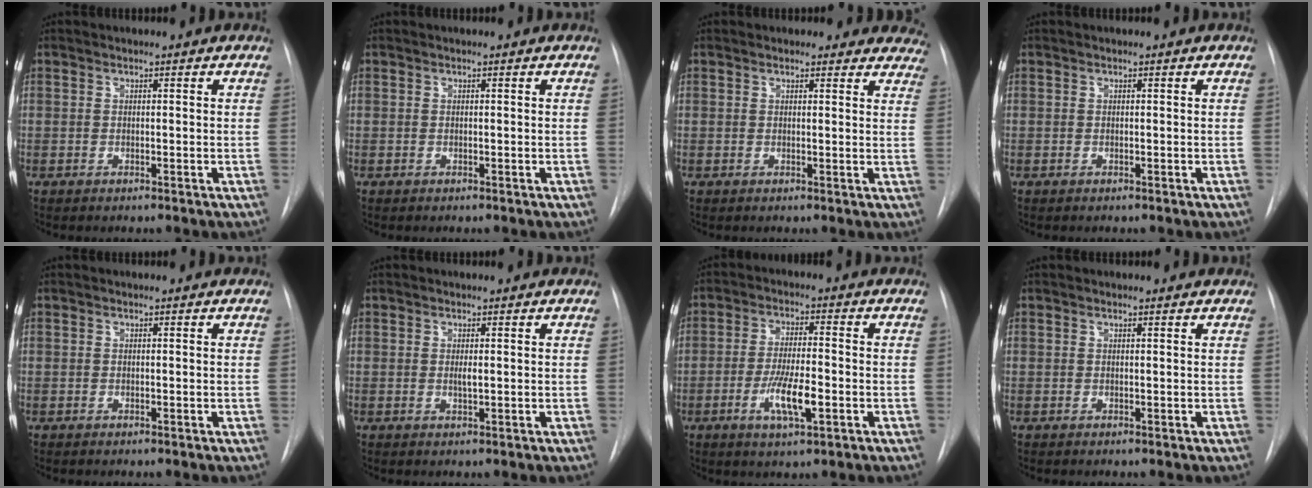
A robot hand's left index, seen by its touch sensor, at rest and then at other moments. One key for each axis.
{"total": 0.0}
{"total": 10.9, "fx": 10.2, "fy": 3.6, "fz": 1.2, "tx": 0.034, "ty": -0.026, "tz": 0.078}
{"total": 0.0}
{"total": 0.0}
{"total": 1.1, "fx": 0.4, "fy": 0.1, "fz": 1.0, "tx": -0.024, "ty": 0.000, "tz": 0.008}
{"total": 7.3, "fx": -2.4, "fy": 1.4, "fz": 6.8, "tx": -0.129, "ty": -0.008, "tz": -0.041}
{"total": 1.2, "fx": 1.2, "fy": 0.1, "fz": 0.1, "tx": -0.013, "ty": 0.005, "tz": 0.015}